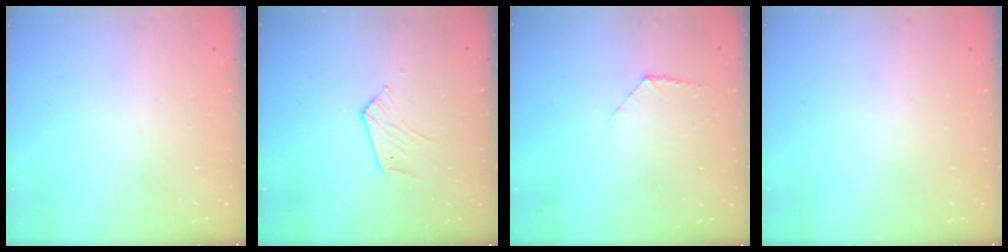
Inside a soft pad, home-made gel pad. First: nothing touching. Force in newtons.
{"total": 4.0, "press": 4.0, "slide": 0.4}
{"total": 7.0, "press": 7.0, "slide": 0.4}
{"total": 0.0}